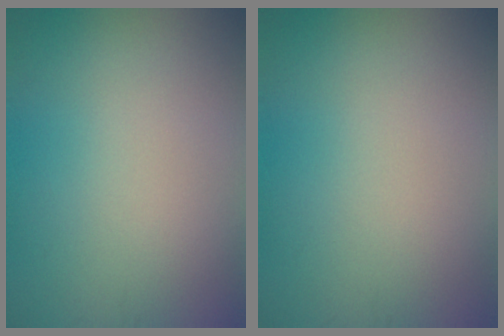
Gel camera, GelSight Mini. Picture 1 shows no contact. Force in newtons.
{"total": 0.0}